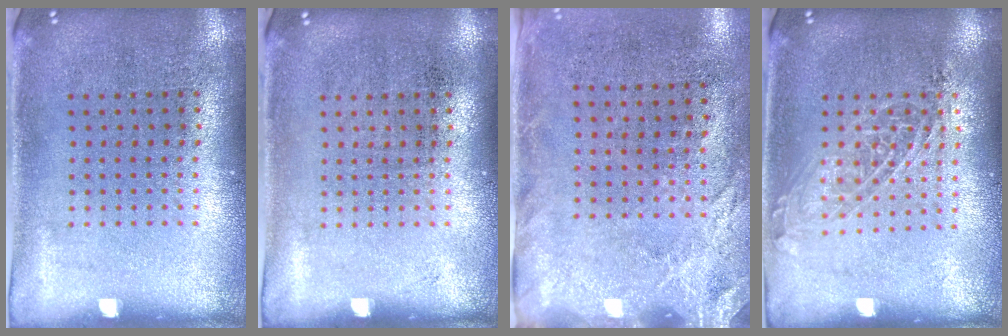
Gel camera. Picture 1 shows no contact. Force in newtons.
{"total": 0.0}
{"total": 2.5, "press": 1.9, "slide": 1.6}
{"total": 1.4, "press": 1.2, "slide": 0.7}